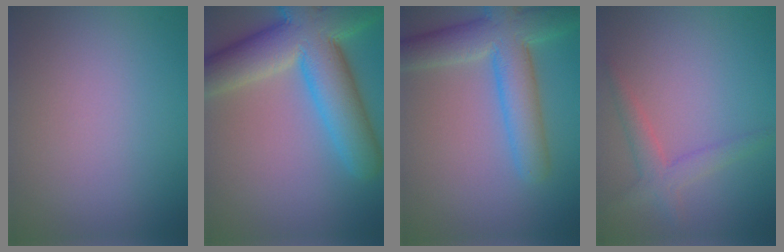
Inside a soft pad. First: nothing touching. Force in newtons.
{"total": 11.7, "press": 11.6, "slide": 0.5}
{"total": 7.3, "press": 7.2, "slide": 0.4}
{"total": 2.4, "press": 2.4, "slide": 0.2}